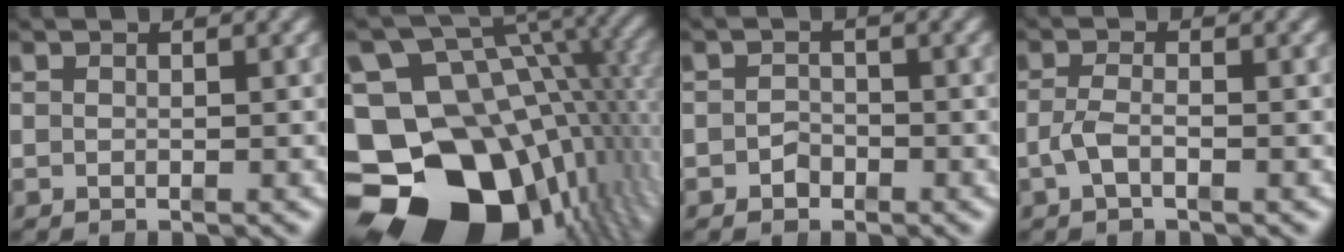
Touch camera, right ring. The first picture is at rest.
{"total": 25.3, "force": [-7.4, 18.5, 15.6], "torque": [-0.298, -0.087, -0.101]}
{"total": 1.4, "force": [-1.1, 0.8, 0.2], "torque": [0.003, -0.007, -0.018]}
{"total": 1.9, "force": [-1.1, 0.4, 1.5], "torque": [-0.034, -0.008, -0.017]}